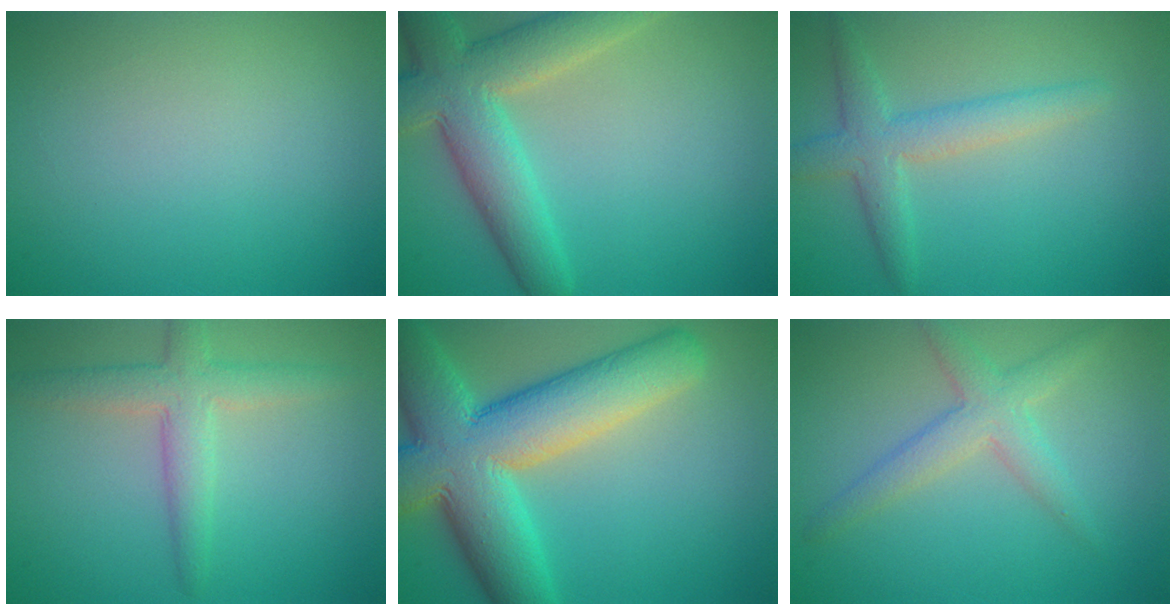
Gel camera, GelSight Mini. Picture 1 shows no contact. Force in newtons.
{"total": 7.7, "press": 7.7, "slide": 0.8}
{"total": 2.8, "press": 2.8, "slide": 0.2}
{"total": 3.8, "press": 3.8, "slide": 0.2}
{"total": 12.6, "press": 12.5, "slide": 0.6}
{"total": 3.3, "press": 3.3, "slide": 0.1}